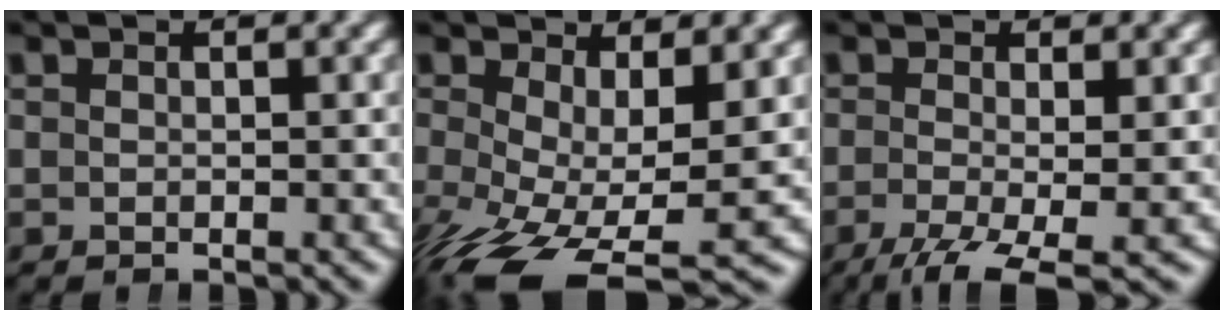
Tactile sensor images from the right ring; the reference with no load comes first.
{"total": 7.8, "force": [-4.6, 3.6, 5.2], "torque": [-0.116, -0.067, -0.039]}
{"total": 5.2, "force": [-3.0, 2.1, 3.6], "torque": [-0.076, -0.038, -0.032]}